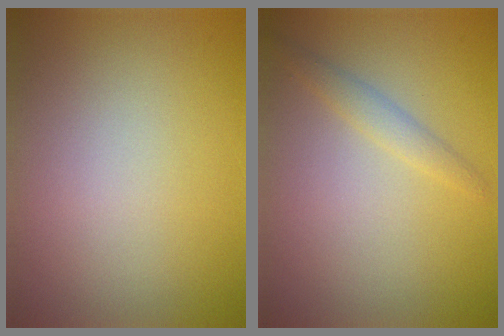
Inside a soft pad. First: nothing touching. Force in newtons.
{"total": 1.4, "press": 1.4, "slide": 0.1}